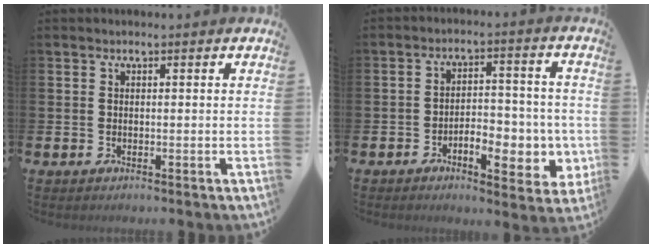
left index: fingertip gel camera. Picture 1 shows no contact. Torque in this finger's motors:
{"motor_torque": [0.35, 0.16, 0.75, 0.14]}